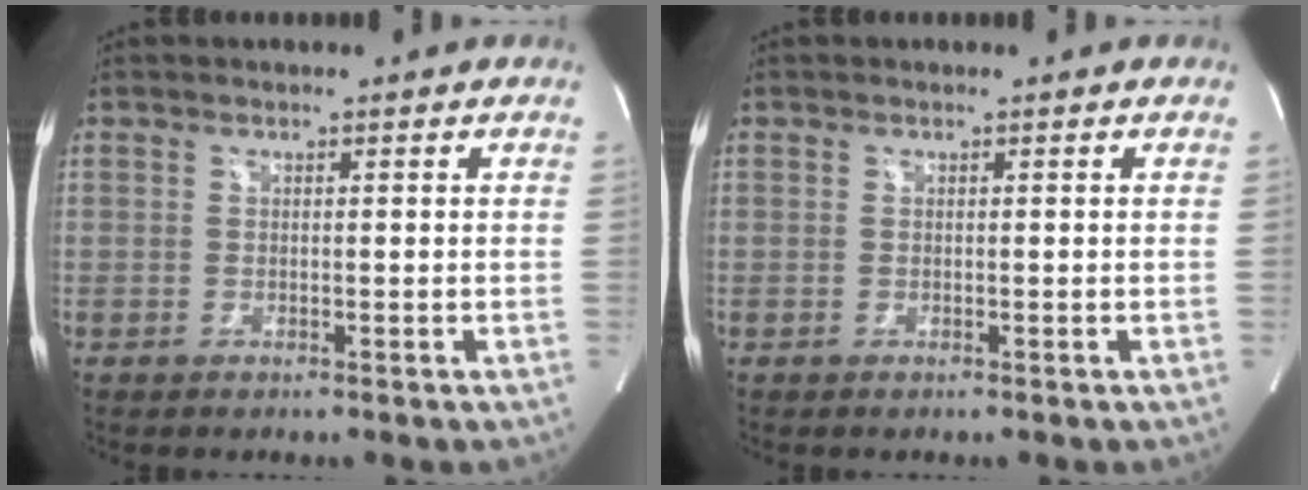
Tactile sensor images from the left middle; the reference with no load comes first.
{"total": 0.0}